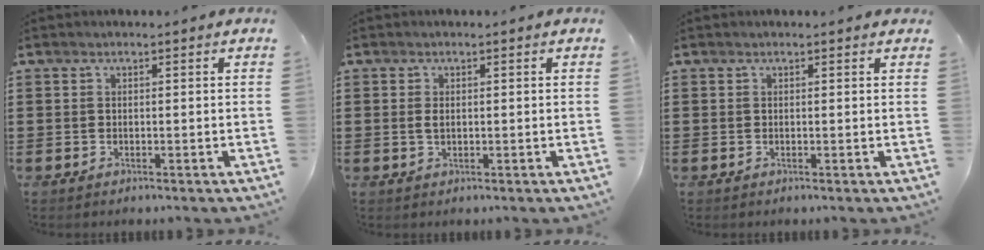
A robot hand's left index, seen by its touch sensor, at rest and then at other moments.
{"total": 1.4, "force": [0.2, 0.7, 1.2], "torque": [-0.033, 0.002, -0.001]}
{"total": 0.0}